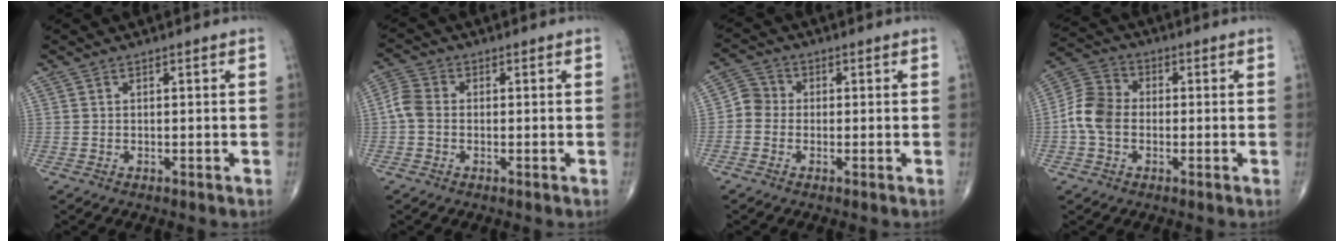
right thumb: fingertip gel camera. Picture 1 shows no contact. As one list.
[{"total": 4.1, "force": [-0.5, 3.1, 2.6], "torque": [-0.058, 0.010, -0.021]}, {"total": 3.8, "force": [-0.7, 3.5, 1.3], "torque": [-0.005, 0.009, -0.030]}, {"total": 8.0, "force": [-1.1, 6.1, 5.1], "torque": [-0.094, 0.025, -0.034]}]